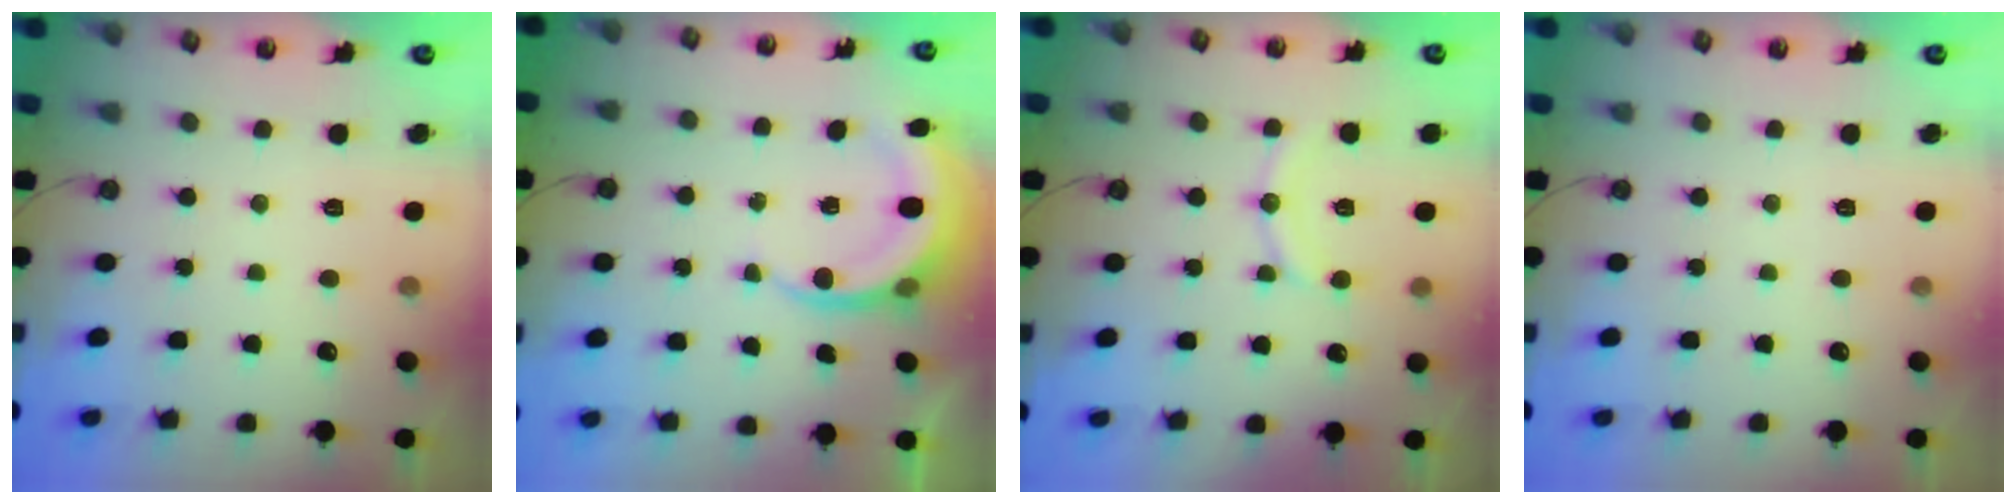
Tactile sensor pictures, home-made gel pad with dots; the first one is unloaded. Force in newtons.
{"total": 6.7, "press": 6.7, "slide": 0.8}
{"total": 9.0, "press": 8.8, "slide": 1.9}
{"total": 0.0}